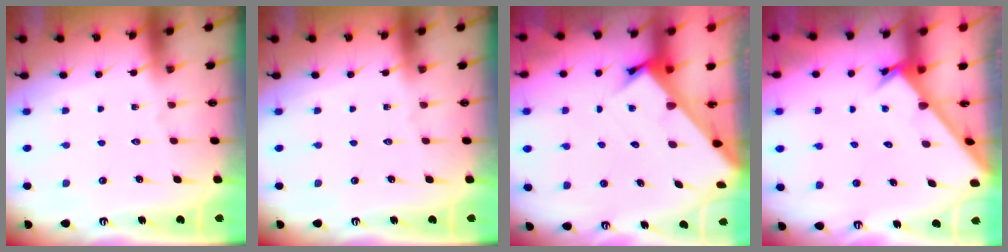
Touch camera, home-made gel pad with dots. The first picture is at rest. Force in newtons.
{"total": 0.0}
{"total": 3.0, "press": 3.0, "slide": 0.1}
{"total": 2.4, "press": 2.4, "slide": 0.2}